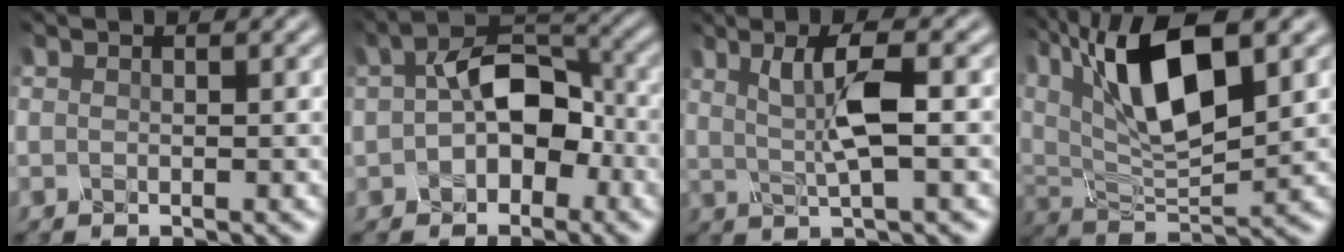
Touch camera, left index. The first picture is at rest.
{"total": 7.0, "force": [-0.9, 4.6, 5.1], "torque": [-0.074, 0.016, -0.023]}
{"total": 4.6, "force": [0.3, 1.0, 4.5], "torque": [-0.084, 0.001, 0.006]}
{"total": 12.3, "force": [4.2, 5.1, 10.4], "torque": [-0.175, 0.014, 0.066]}